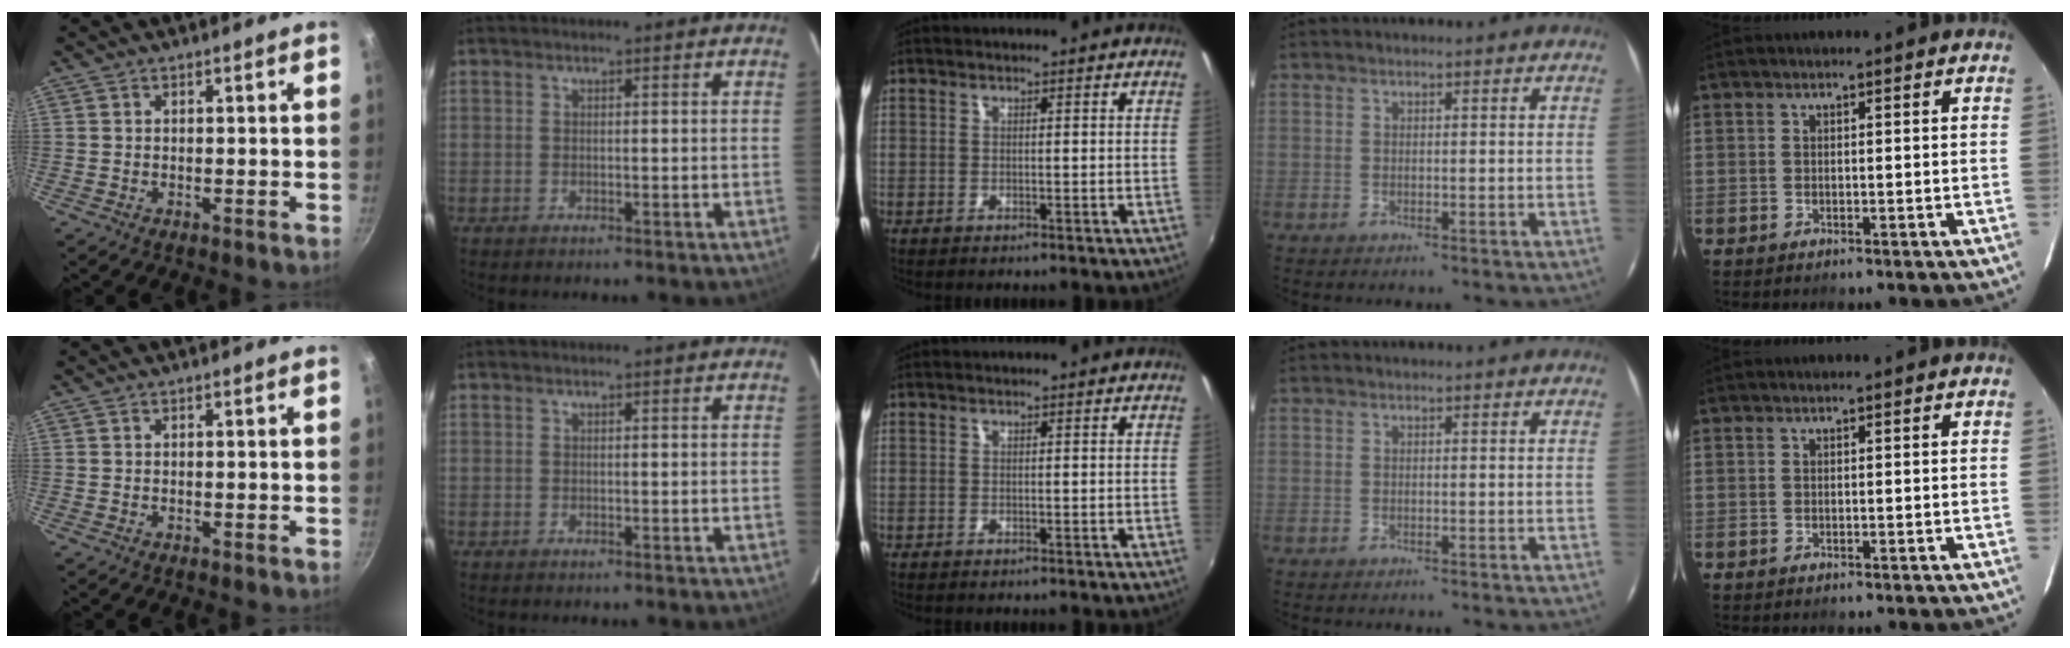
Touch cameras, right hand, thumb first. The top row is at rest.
{}